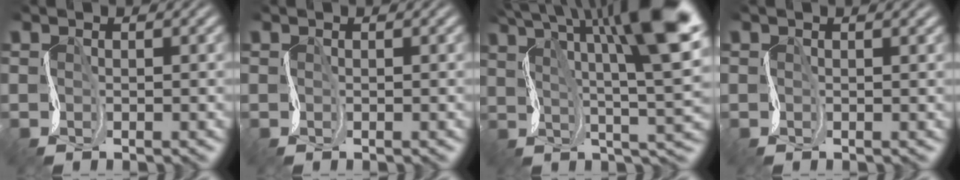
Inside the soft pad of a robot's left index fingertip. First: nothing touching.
{"total": 0.0}
{"total": 14.8, "force": [6.7, 3.9, 12.6], "torque": [-0.212, 0.013, 0.108]}
{"total": 1.3, "force": [0.8, 0.3, 1.0], "torque": [-0.011, 0.004, 0.006]}